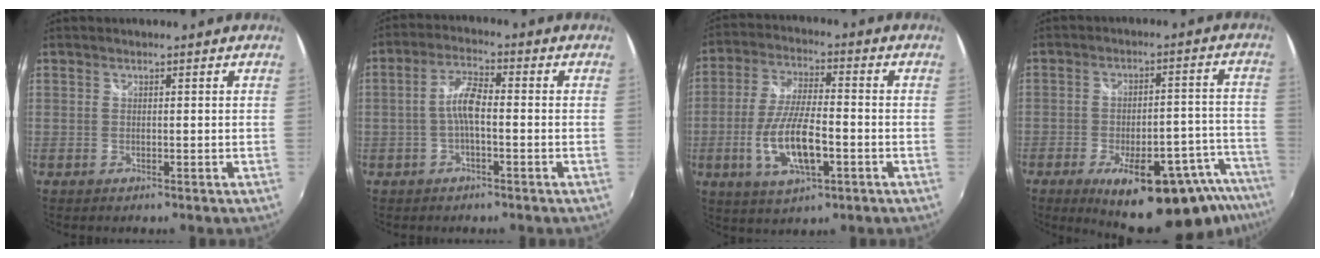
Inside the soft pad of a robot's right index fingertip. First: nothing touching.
{"total": 4.9, "force": [-1.2, 1.3, 4.6], "torque": [-0.096, 0.013, -0.025]}
{"total": 12.5, "force": [-3.7, 4.1, 11.1], "torque": [-0.226, -0.008, -0.068]}
{"total": 23.6, "force": [-17.3, 6.7, 14.6], "torque": [-0.186, -0.012, -0.221]}